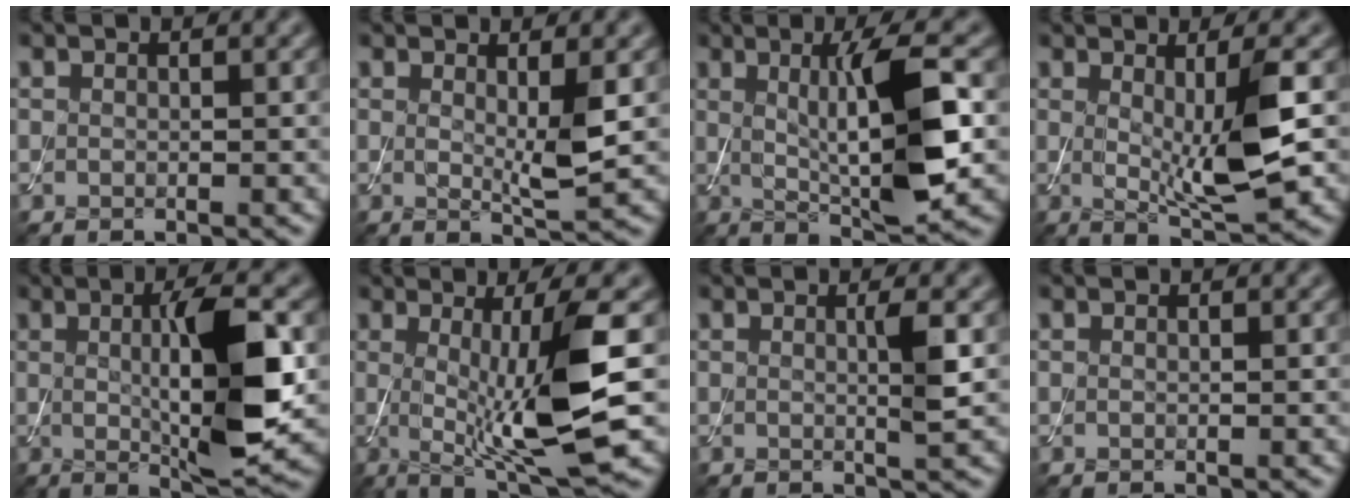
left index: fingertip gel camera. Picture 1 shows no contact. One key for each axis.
{"total": 2.9, "fx": 0.5, "fy": 0.5, "fz": 2.8, "tx": -0.050, "ty": -0.013, "tz": 0.012}
{"total": 8.3, "fx": 0.4, "fy": 1.7, "fz": 8.1, "tx": -0.125, "ty": -0.003, "tz": 0.013}
{"total": 5.7, "fx": 0.4, "fy": 1.2, "fz": 5.6, "tx": -0.094, "ty": -0.014, "tz": 0.013}
{"total": 8.7, "fx": 0.3, "fy": 1.9, "fz": 8.5, "tx": -0.126, "ty": -0.007, "tz": 0.009}
{"total": 9.7, "fx": -0.1, "fy": 1.8, "fz": 9.5, "tx": -0.146, "ty": -0.012, "tz": 0.008}
{"total": 2.2, "fx": 0.2, "fy": 0.3, "fz": 2.2, "tx": -0.036, "ty": -0.001, "tz": -0.002}
{"total": 0.0}